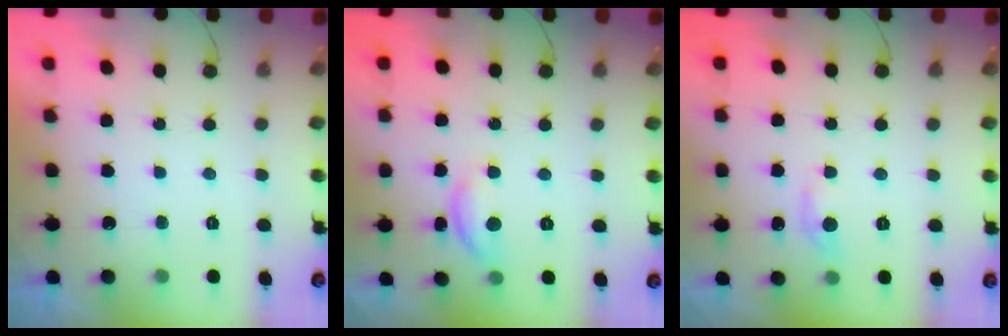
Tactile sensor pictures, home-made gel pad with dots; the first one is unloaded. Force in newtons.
{"total": 8.0, "press": 8.0, "slide": 0.4}
{"total": 5.3, "press": 5.2, "slide": 0.9}